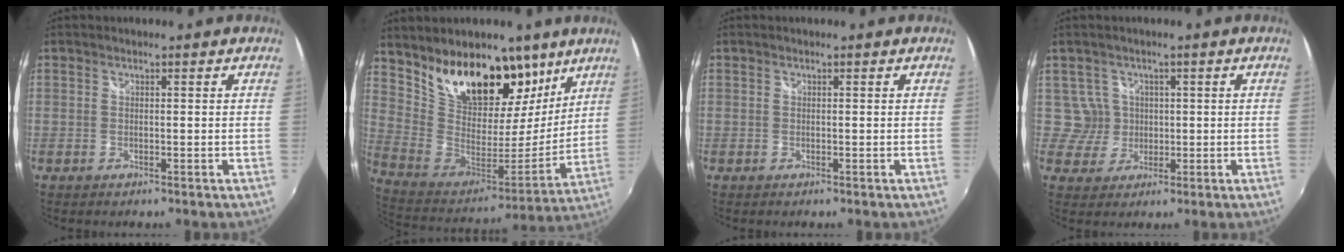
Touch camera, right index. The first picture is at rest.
{"total": 22.9, "force": [13.9, 12.5, 13.2], "torque": [-0.248, 0.013, 0.258]}
{"total": 0.0}
{"total": 4.1, "force": [0.5, 4.1, -0.1], "torque": [0.005, 0.016, 0.010]}